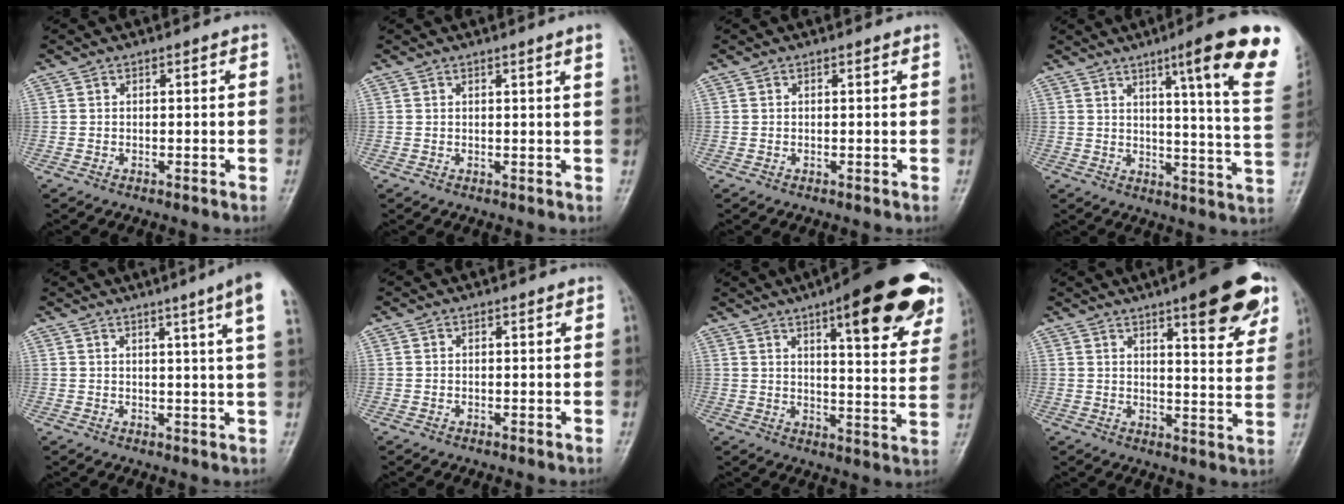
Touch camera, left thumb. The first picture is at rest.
{"total": 2.5, "force": [1.7, -0.6, 1.8], "torque": [-0.024, -0.005, 0.021]}
{"total": 0.0}
{"total": 19.0, "force": [10.1, 1.5, 16.0], "torque": [-0.189, -0.047, 0.126]}
{"total": 7.9, "force": [4.5, -1.1, 6.4], "torque": [-0.085, -0.013, 0.047]}
{"total": 0.0}
{"total": 22.1, "force": [12.7, 6.0, 17.1], "torque": [-0.195, -0.040, 0.163]}
{"total": 14.2, "force": [8.3, 3.5, 11.0], "torque": [-0.114, -0.037, 0.108]}